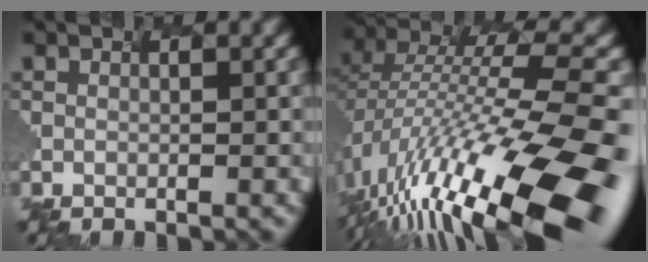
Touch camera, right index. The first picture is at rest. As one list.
[{"total": 14.8, "force": [-7.7, 3.0, 12.2], "torque": [-0.251, 0.012, -0.108]}]